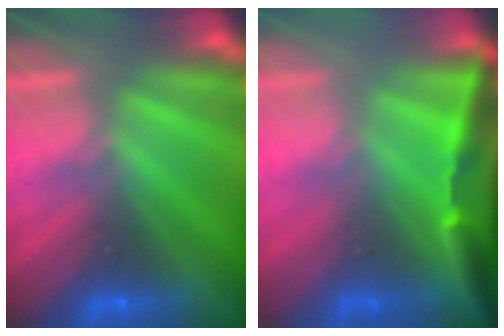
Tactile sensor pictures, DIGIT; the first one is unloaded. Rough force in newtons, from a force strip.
{"total": 3.7}